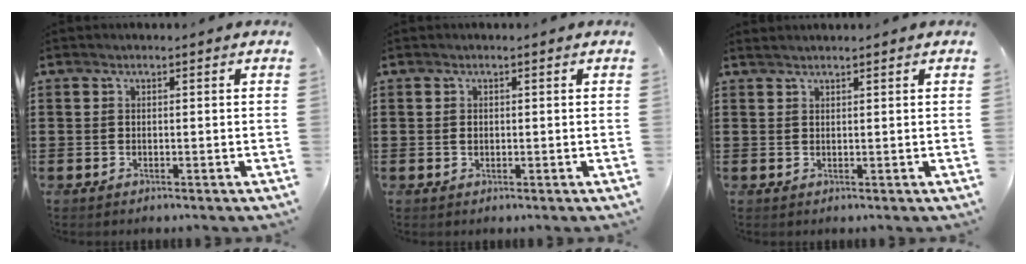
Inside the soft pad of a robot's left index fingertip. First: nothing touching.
{"total": 0.7, "force": [0.1, 0.5, 0.5], "torque": [-0.012, 0.002, 0.002]}
{"total": 0.9, "force": [0.8, -0.1, 0.2], "torque": [-0.005, -0.001, 0.017]}